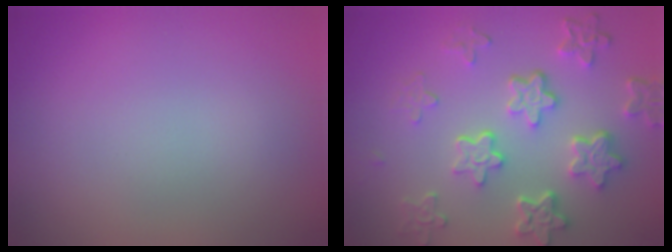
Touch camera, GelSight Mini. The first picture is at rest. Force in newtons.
{"total": 6.0, "press": 4.4, "slide": 4.0}